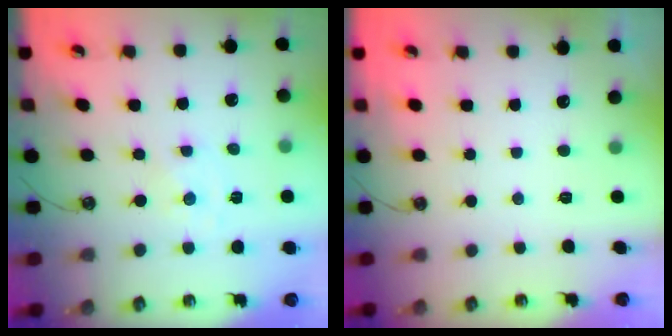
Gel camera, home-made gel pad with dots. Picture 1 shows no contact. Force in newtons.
{"total": 0.0}